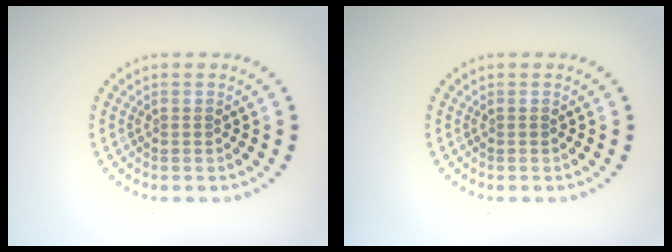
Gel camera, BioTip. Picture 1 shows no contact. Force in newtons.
{"total": 0.0}